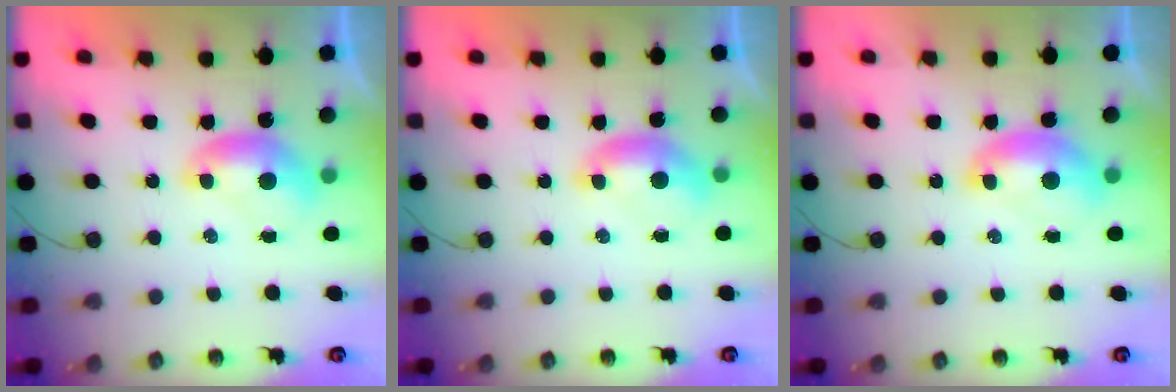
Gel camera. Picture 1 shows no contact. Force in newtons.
{"total": 0.6, "press": 0.3, "slide": 0.5}
{"total": 2.1, "press": 2.0, "slide": 0.4}